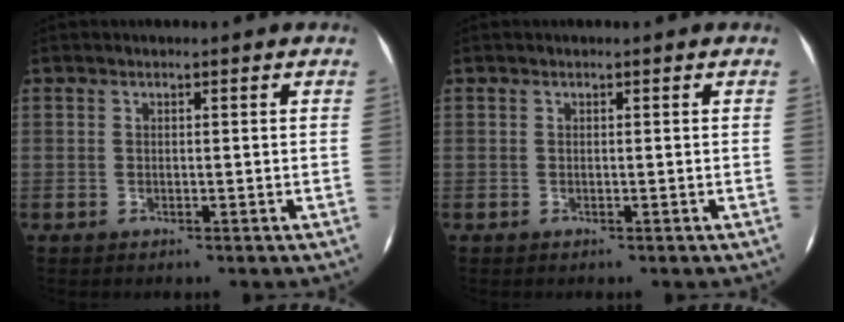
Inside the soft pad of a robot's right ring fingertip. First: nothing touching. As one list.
[{"total": 0.0}]